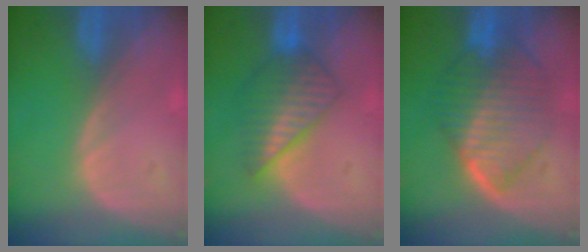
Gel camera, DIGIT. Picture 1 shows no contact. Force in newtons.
{"total": 6.3, "press": 6.3, "slide": 0.2}
{"total": 9.3, "press": 9.3, "slide": 0.6}